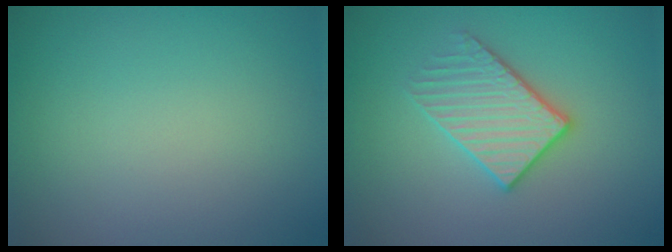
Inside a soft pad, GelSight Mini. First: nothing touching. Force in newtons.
{"total": 3.2, "press": 3.0, "slide": 1.1}